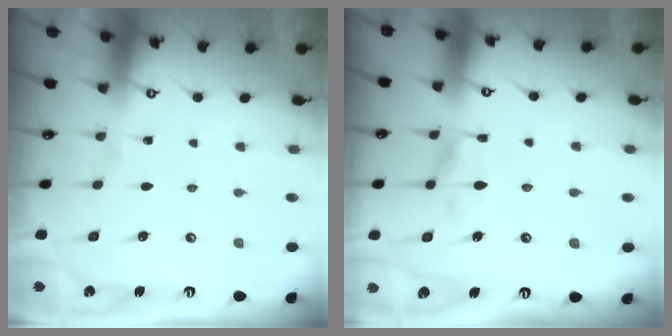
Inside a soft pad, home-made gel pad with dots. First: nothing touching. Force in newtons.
{"total": 7.2, "press": 7.2, "slide": 0.2}